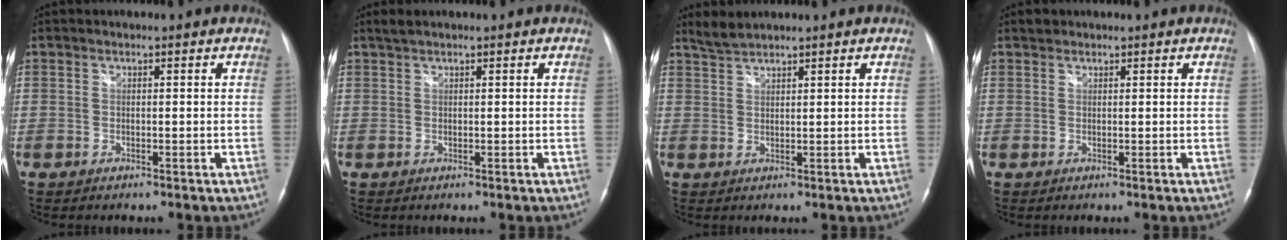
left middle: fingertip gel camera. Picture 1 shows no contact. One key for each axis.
{"total": 1.3, "fx": 1.1, "fy": 0.2, "fz": 0.6, "tx": -0.016, "ty": 0.014, "tz": 0.023}
{"total": 2.4, "fx": 2.4, "fy": 0.0, "fz": 0.4, "tx": -0.013, "ty": 0.010, "tz": 0.051}
{"total": 1.0, "fx": 0.8, "fy": 0.6, "fz": 0.1, "tx": -0.001, "ty": 0.009, "tz": 0.011}